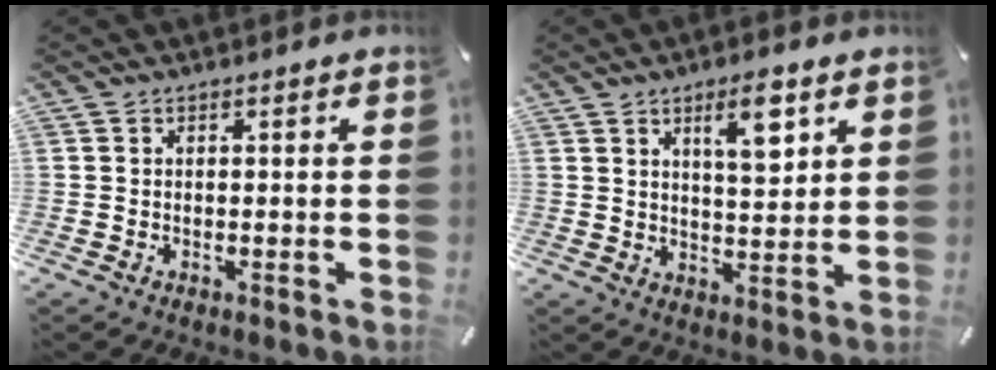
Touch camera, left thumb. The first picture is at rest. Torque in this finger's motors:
{"motor_torque": [1.17, 1.37, 0.89, -0.85, 0.18]}